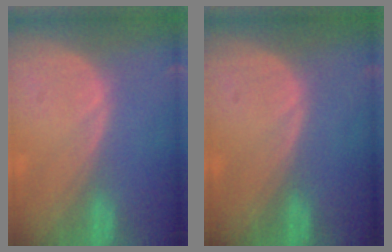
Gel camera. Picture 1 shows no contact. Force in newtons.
{"total": 0.0}